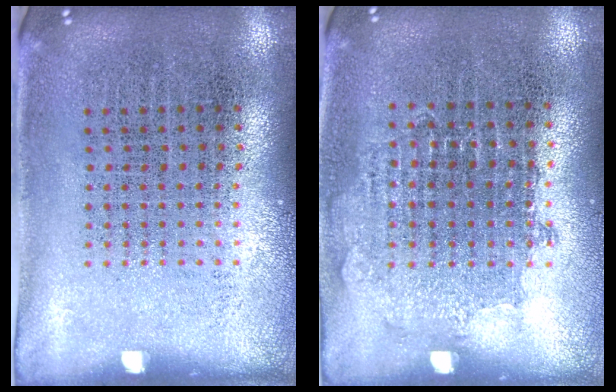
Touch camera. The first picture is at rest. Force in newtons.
{"total": 0.8, "press": 0.8, "slide": 0.3}